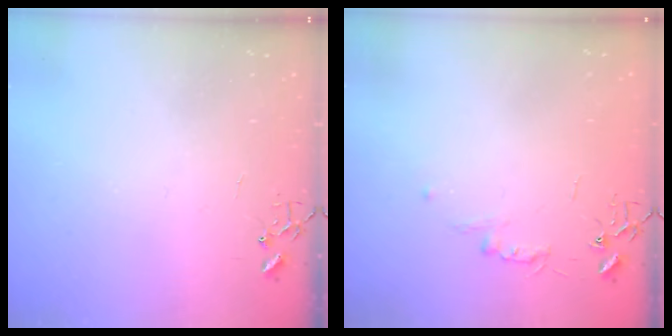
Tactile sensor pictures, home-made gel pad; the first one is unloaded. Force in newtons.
{"total": 4.8, "press": 4.7, "slide": 0.6}